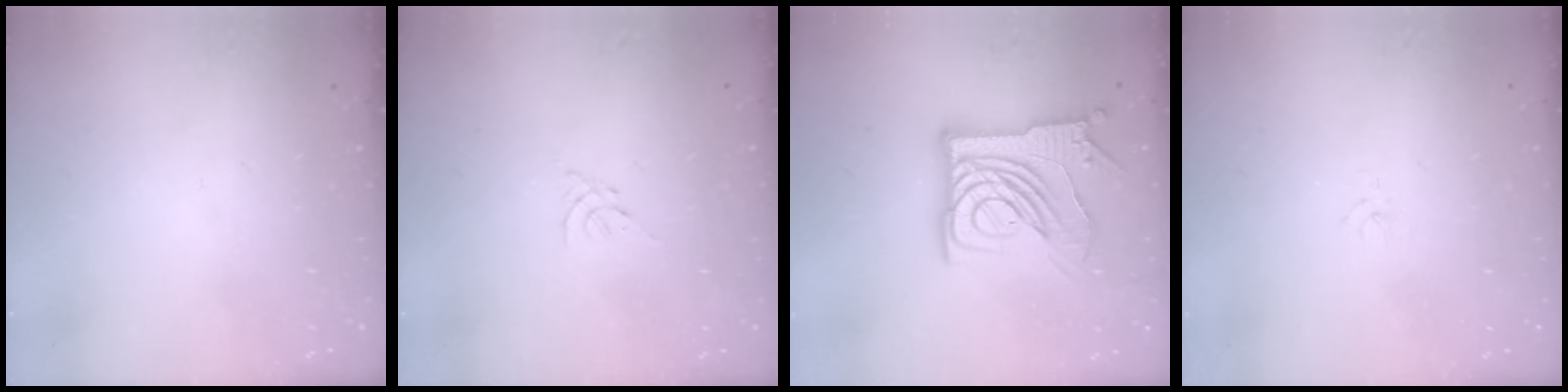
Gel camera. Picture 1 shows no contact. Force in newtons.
{"total": 0.0}
{"total": 20.4, "press": 20.2, "slide": 2.3}
{"total": 1.0, "press": 1.0, "slide": 0.3}